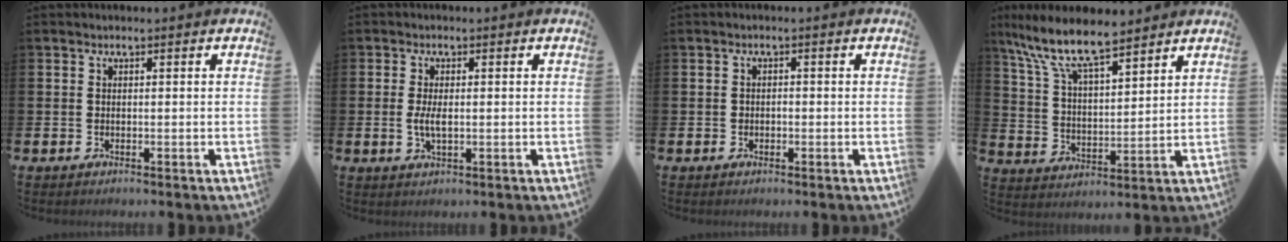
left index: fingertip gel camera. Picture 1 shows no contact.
{"total": 2.7, "force": [0.0, 1.2, 2.5], "torque": [-0.044, 0.002, -0.002]}
{"total": 0.7, "force": [-0.3, 0.6, 0.2], "torque": [-0.009, 0.005, -0.006]}
{"total": 9.8, "force": [8.3, 2.4, 4.6], "torque": [-0.124, -0.039, 0.148]}